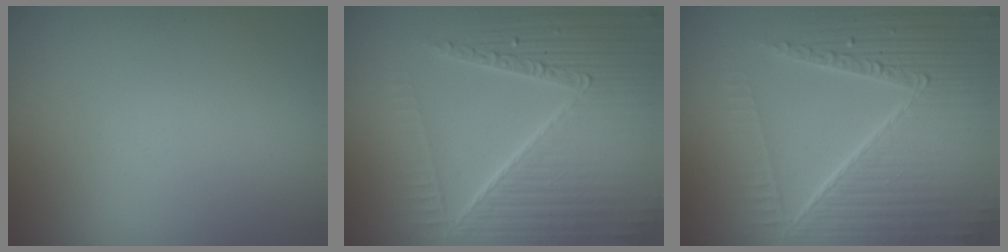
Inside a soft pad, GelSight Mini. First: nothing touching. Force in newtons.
{"total": 9.0, "press": 6.0, "slide": 6.8}
{"total": 8.7, "press": 6.0, "slide": 6.3}